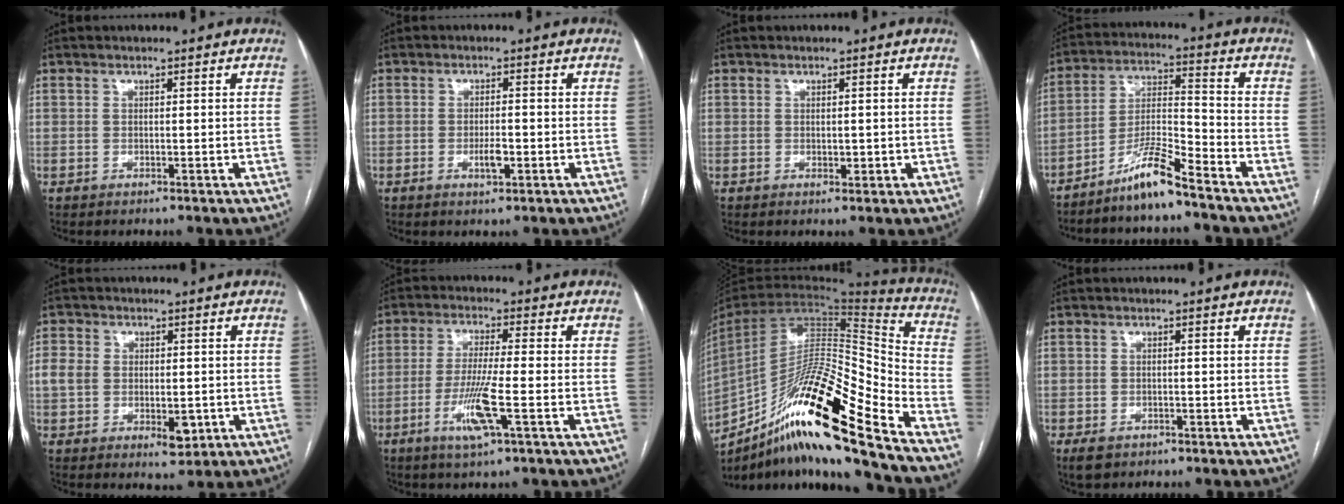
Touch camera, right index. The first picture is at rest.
{"total": 2.7, "force": [-0.9, 0.8, 2.4], "torque": [-0.044, 0.000, -0.012]}
{"total": 1.3, "force": [0.0, 1.0, 0.9], "torque": [-0.010, -0.001, 0.004]}
{"total": 8.4, "force": [-6.8, -0.1, 5.0], "torque": [-0.102, -0.009, -0.131]}
{"total": 7.5, "force": [-1.1, 5.1, 5.4], "torque": [-0.088, 0.006, -0.010]}
{"total": 7.9, "force": [-3.0, -0.1, 7.3], "torque": [-0.147, -0.012, -0.058]}
{"total": 25.1, "force": [-15.8, 1.5, 19.4], "torque": [-0.325, -0.012, -0.285]}
{"total": 2.6, "force": [-1.7, 1.8, 1.0], "torque": [-0.017, 0.000, -0.019]}